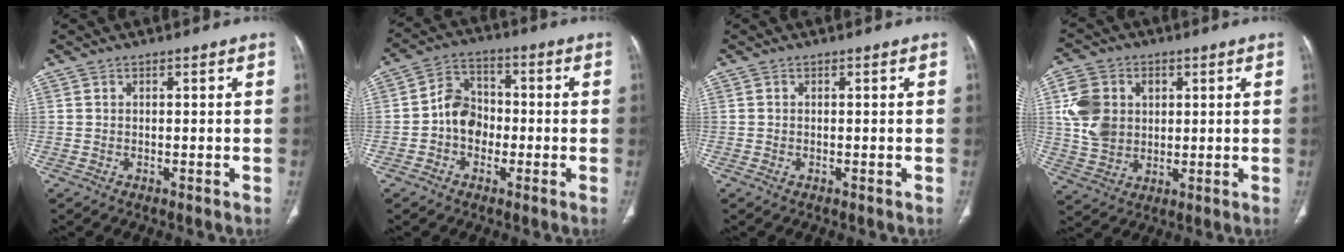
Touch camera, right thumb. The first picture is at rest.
{"total": 7.6, "force": [-1.5, 6.2, 4.1], "torque": [-0.044, 0.029, -0.040]}
{"total": 0.0}
{"total": 11.3, "force": [2.1, 9.3, 6.2], "torque": [-0.100, 0.000, 0.043]}